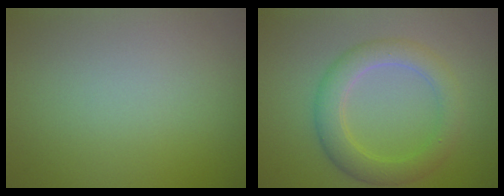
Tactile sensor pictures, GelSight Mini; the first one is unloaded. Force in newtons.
{"total": 4.1, "press": 4.1, "slide": 0.3}